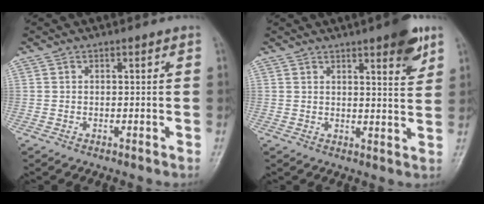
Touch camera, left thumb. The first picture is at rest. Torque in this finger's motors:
{"motor_torque": [1.10, 0.75, 0.71, -0.80, 0.01]}